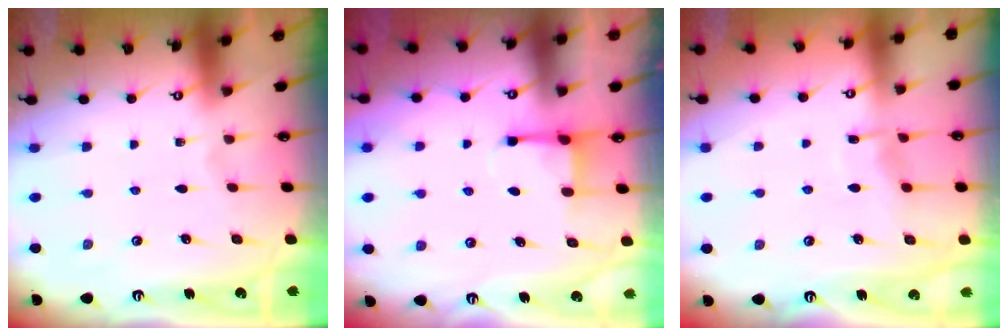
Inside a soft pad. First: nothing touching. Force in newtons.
{"total": 2.2, "press": 2.2, "slide": 0.5}
{"total": 6.0, "press": 5.9, "slide": 0.7}